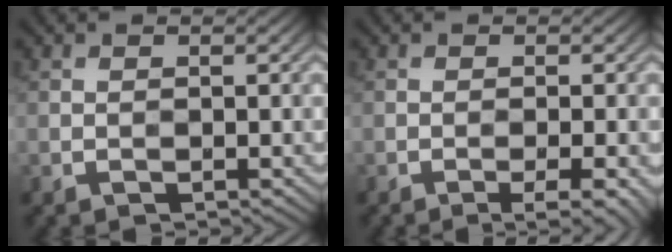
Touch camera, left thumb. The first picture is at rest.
{"total": 3.4, "force": [-1.5, 0.4, 3.1], "torque": [-0.044, 0.007, -0.024]}